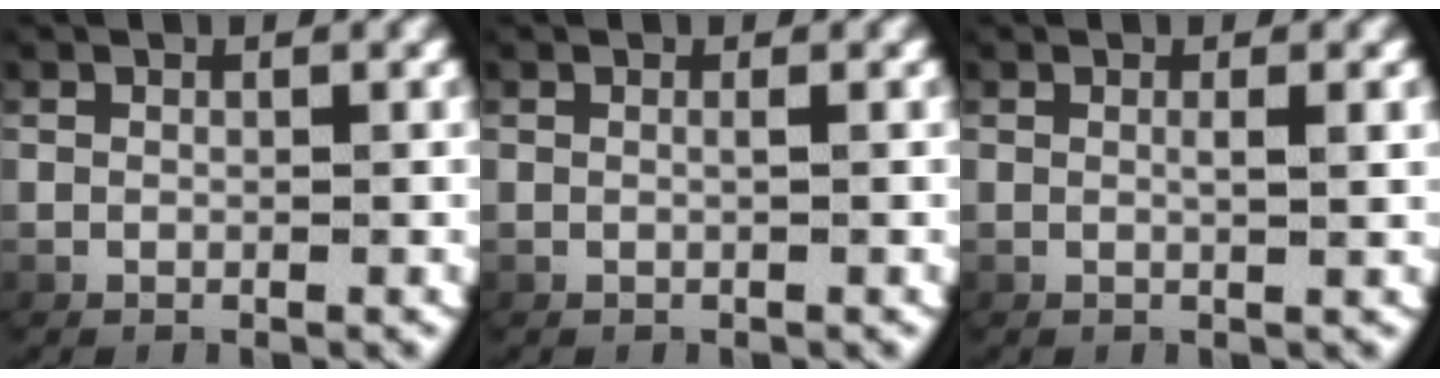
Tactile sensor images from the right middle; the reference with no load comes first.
{"total": 0.5, "force": [-0.1, -0.3, 0.4], "torque": [-0.010, -0.001, 0.002]}
{"total": 1.1, "force": [0.3, -0.4, 1.0], "torque": [-0.019, -0.005, 0.009]}